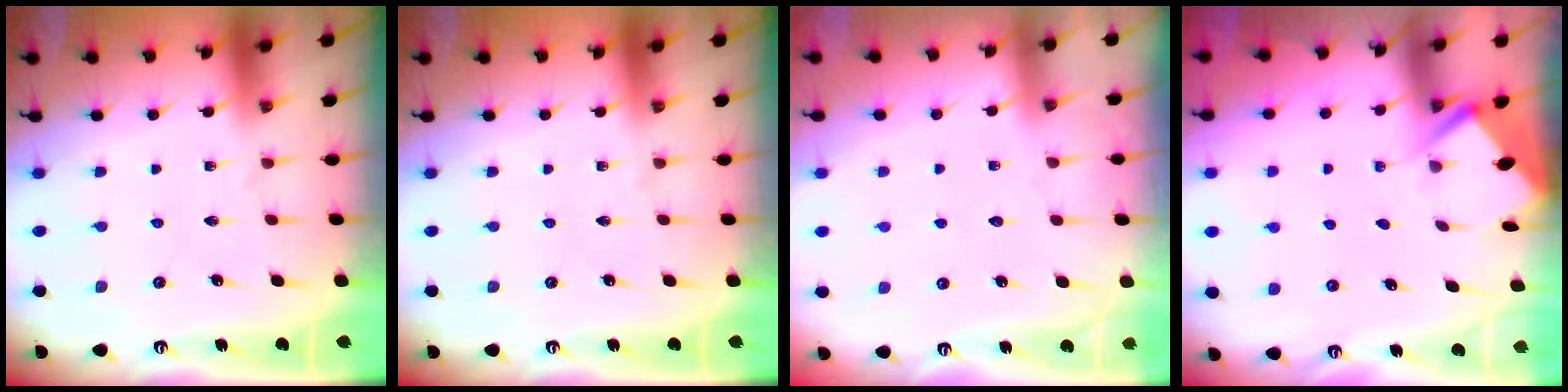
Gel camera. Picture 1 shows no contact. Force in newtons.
{"total": 0.0}
{"total": 3.9, "press": 3.8, "slide": 0.5}
{"total": 2.9, "press": 2.9, "slide": 0.3}